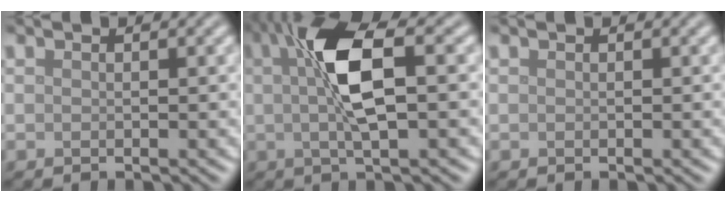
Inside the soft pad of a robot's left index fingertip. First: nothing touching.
{"total": 6.9, "force": [1.3, 1.9, 6.5], "torque": [-0.123, 0.011, 0.021]}
{"total": 0.0}